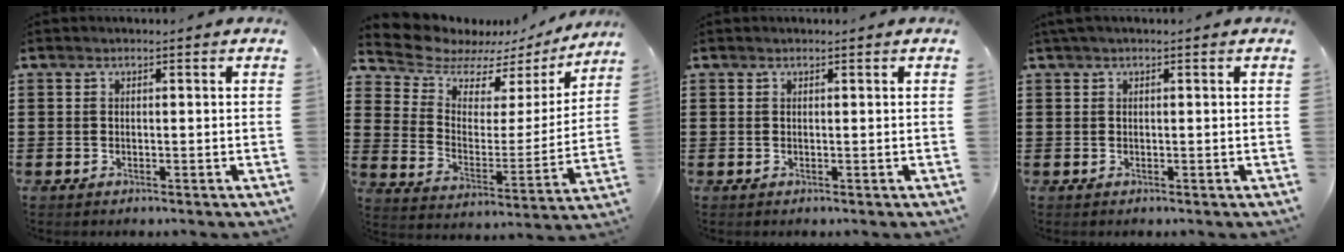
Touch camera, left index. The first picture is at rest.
{"total": 7.6, "force": [6.7, 3.0, 1.9], "torque": [-0.076, -0.038, 0.118]}
{"total": 0.0}
{"total": 0.6, "force": [0.2, 0.0, 0.6], "torque": [-0.010, 0.000, 0.005]}